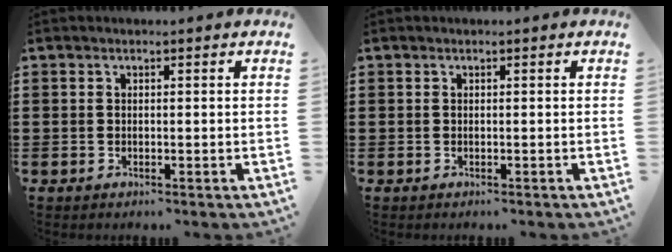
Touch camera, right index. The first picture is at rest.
{"total": 0.0}